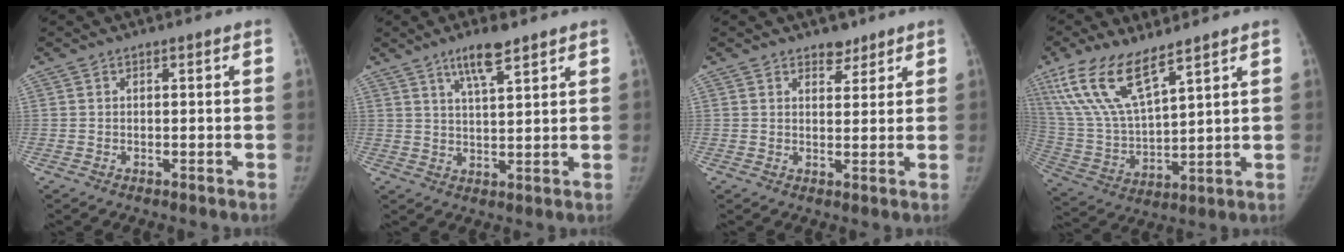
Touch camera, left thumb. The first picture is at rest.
{"total": 6.7, "force": [4.6, 1.4, 4.7], "torque": [-0.078, -0.024, 0.082]}
{"total": 3.3, "force": [2.5, 1.8, 0.9], "torque": [0.006, -0.017, 0.038]}
{"total": 15.5, "force": [9.8, 5.1, 10.8], "torque": [-0.217, -0.036, 0.206]}